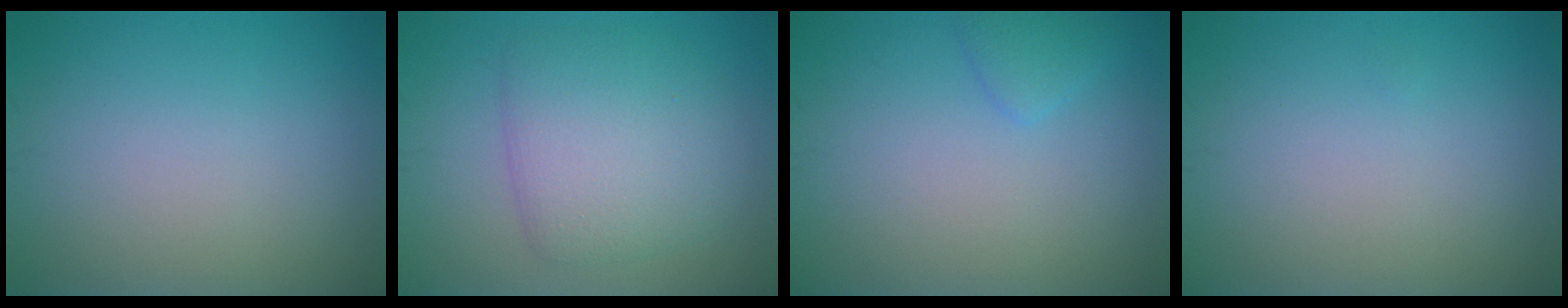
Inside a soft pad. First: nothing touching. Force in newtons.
{"total": 5.6, "press": 5.6, "slide": 0.3}
{"total": 1.3, "press": 1.3, "slide": 0.0}
{"total": 0.0}